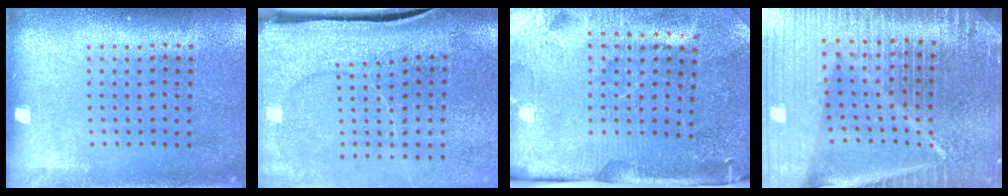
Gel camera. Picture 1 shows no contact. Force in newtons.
{"total": 4.1, "press": 3.4, "slide": 2.4}
{"total": 4.5, "press": 3.7, "slide": 2.5}
{"total": 7.2, "press": 6.2, "slide": 3.8}